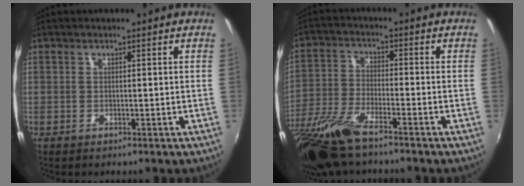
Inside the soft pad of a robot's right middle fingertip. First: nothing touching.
{"total": 13.7, "force": [-10.4, 2.7, 8.5], "torque": [-0.190, -0.037, -0.205]}